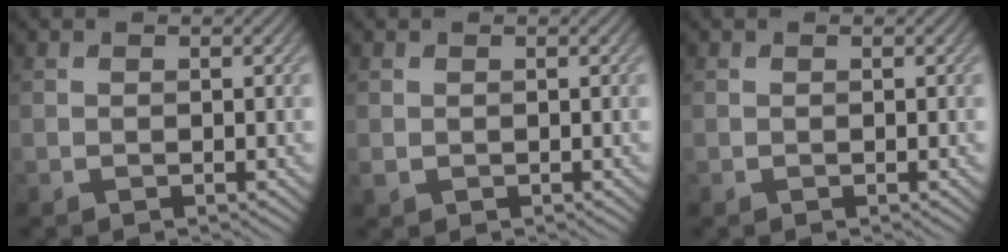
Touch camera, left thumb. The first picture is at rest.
{"total": 0.6, "force": [0.1, 0.5, 0.3], "torque": [-0.011, -0.003, 0.005]}
{"total": 0.0}